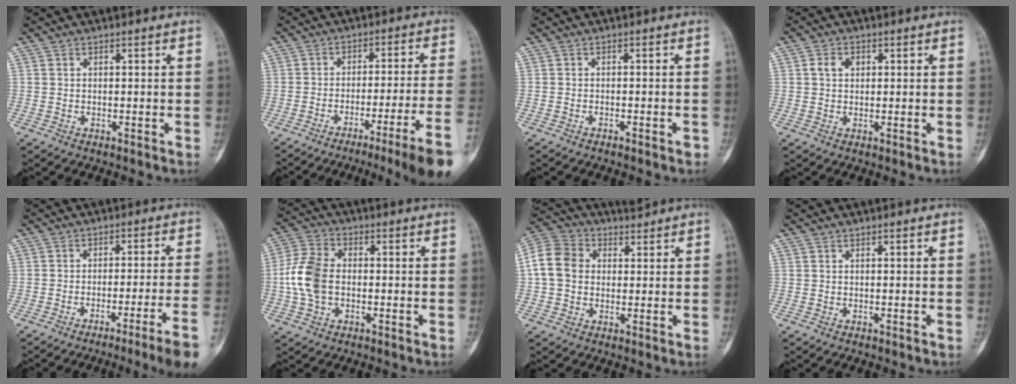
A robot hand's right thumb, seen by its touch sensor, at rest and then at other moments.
{"total": 14.7, "force": [-9.5, -1.5, 11.1], "torque": [-0.141, 0.050, -0.134]}
{"total": 1.5, "force": [-1.0, 0.2, 1.0], "torque": [-0.021, 0.007, -0.011]}
{"total": 2.8, "force": [0.8, 2.1, 1.7], "torque": [-0.024, 0.004, 0.014]}
{"total": 11.0, "force": [-7.2, -1.7, 8.1], "torque": [-0.123, 0.039, -0.098]}
{"total": 9.8, "force": [-0.9, 6.5, 7.2], "torque": [-0.148, 0.022, -0.027]}
{"total": 8.0, "force": [2.0, 6.3, 4.5], "torque": [-0.085, 0.027, 0.035]}
{"total": 0.0}